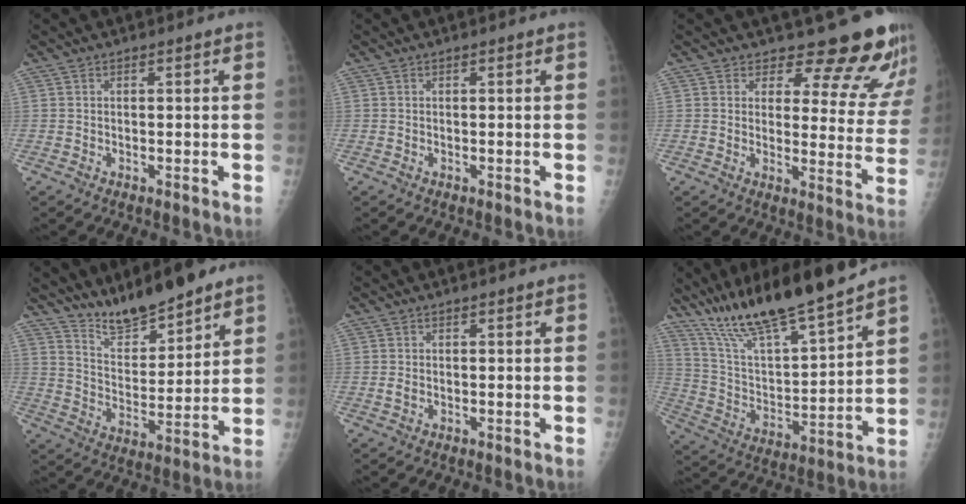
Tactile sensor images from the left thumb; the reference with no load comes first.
{"total": 0.0}
{"total": 14.7, "force": [13.5, 4.7, 3.6], "torque": [0.006, -0.122, 0.143]}
{"total": 11.7, "force": [9.9, 2.8, 5.4], "torque": [-0.072, -0.066, 0.181]}
{"total": 1.0, "force": [0.0, 0.6, 0.8], "torque": [-0.017, -0.001, 0.000]}
{"total": 19.0, "force": [15.8, 2.1, 10.4], "torque": [-0.161, -0.079, 0.290]}